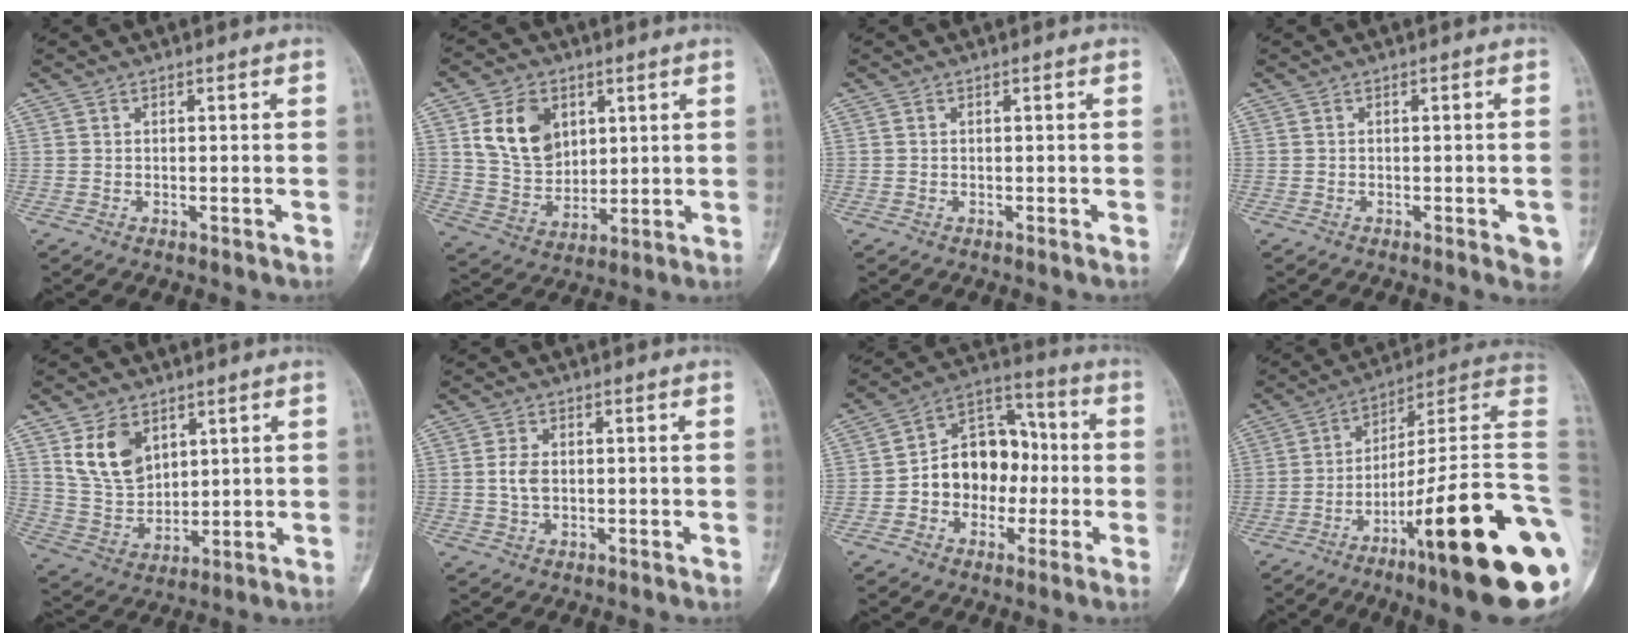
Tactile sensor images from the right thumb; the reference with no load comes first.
{"total": 12.5, "force": [4.5, 9.2, 7.1], "torque": [-0.097, -0.019, 0.092]}
{"total": 0.0}
{"total": 3.8, "force": [-1.6, 1.1, 3.2], "torque": [-0.029, 0.004, -0.018]}
{"total": 10.7, "force": [5.1, 7.2, 6.0], "torque": [-0.091, -0.028, 0.114]}
{"total": 3.4, "force": [0.1, 2.3, 2.4], "torque": [-0.046, 0.005, 0.001]}
{"total": 14.1, "force": [-1.6, 10.8, 9.0], "torque": [-0.099, 0.049, -0.037]}
{"total": 27.6, "force": [-9.7, 3.9, 25.5], "torque": [-0.295, 0.063, -0.148]}